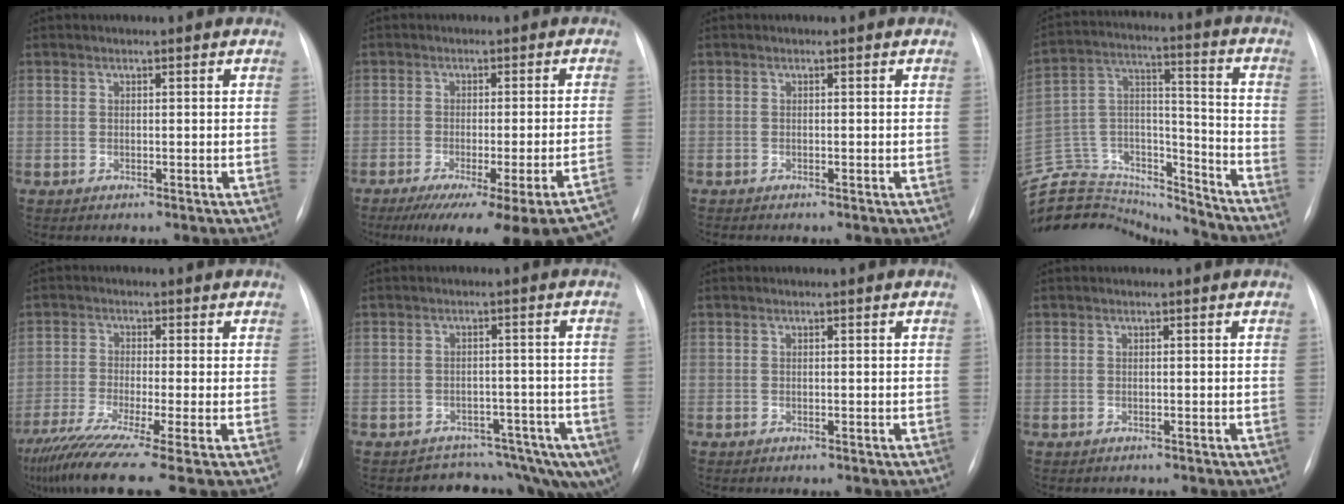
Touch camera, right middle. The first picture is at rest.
{"total": 22.2, "force": [-17.9, 0.6, 13.2], "torque": [-0.103, -0.035, -0.227]}
{"total": 0.9, "force": [-0.8, 0.2, 0.4], "torque": [-0.006, -0.002, -0.012]}
{"total": 25.7, "force": [-23.7, 7.5, 6.5], "torque": [-0.188, 0.039, -0.375]}
{"total": 11.3, "force": [-8.0, -1.0, 7.9], "torque": [-0.139, -0.037, -0.136]}
{"total": 9.7, "force": [-7.6, 5.4, 2.7], "torque": [-0.012, 0.038, -0.086]}
{"total": 0.0}
{"total": 0.6, "force": [-0.5, 0.3, 0.0], "torque": [-0.008, 0.000, -0.009]}